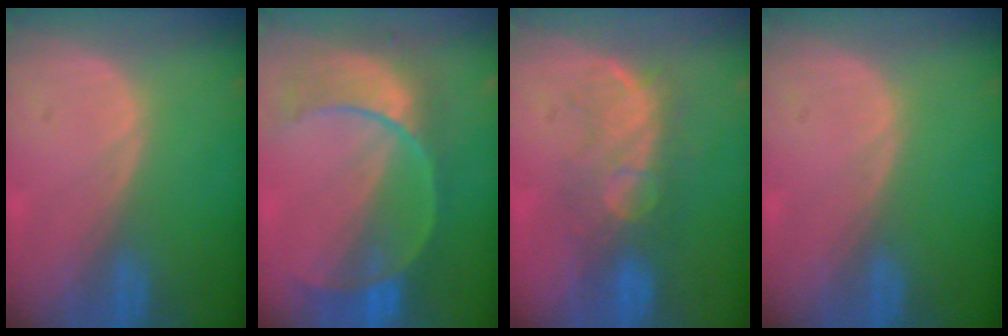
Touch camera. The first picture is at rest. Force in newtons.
{"total": 9.7, "press": 8.6, "slide": 4.5}
{"total": 7.6, "press": 7.3, "slide": 2.1}
{"total": 0.0}